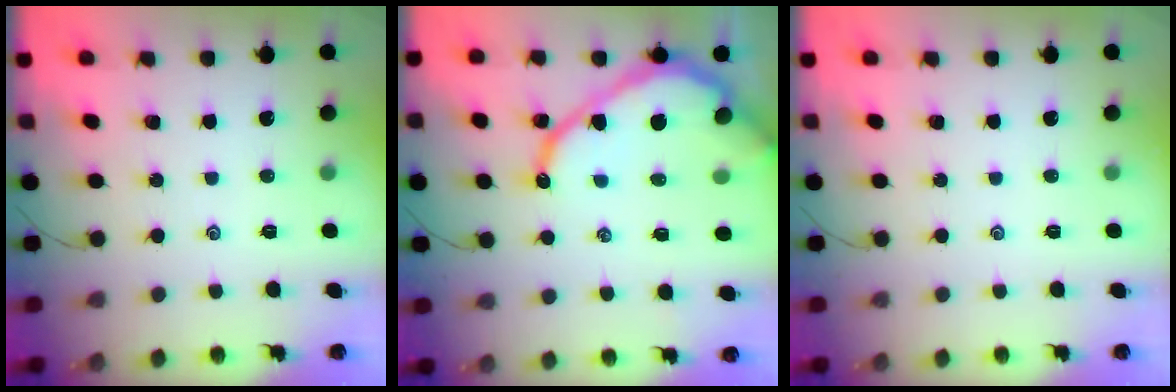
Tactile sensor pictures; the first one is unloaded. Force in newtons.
{"total": 12.7, "press": 12.6, "slide": 1.4}
{"total": 0.0}